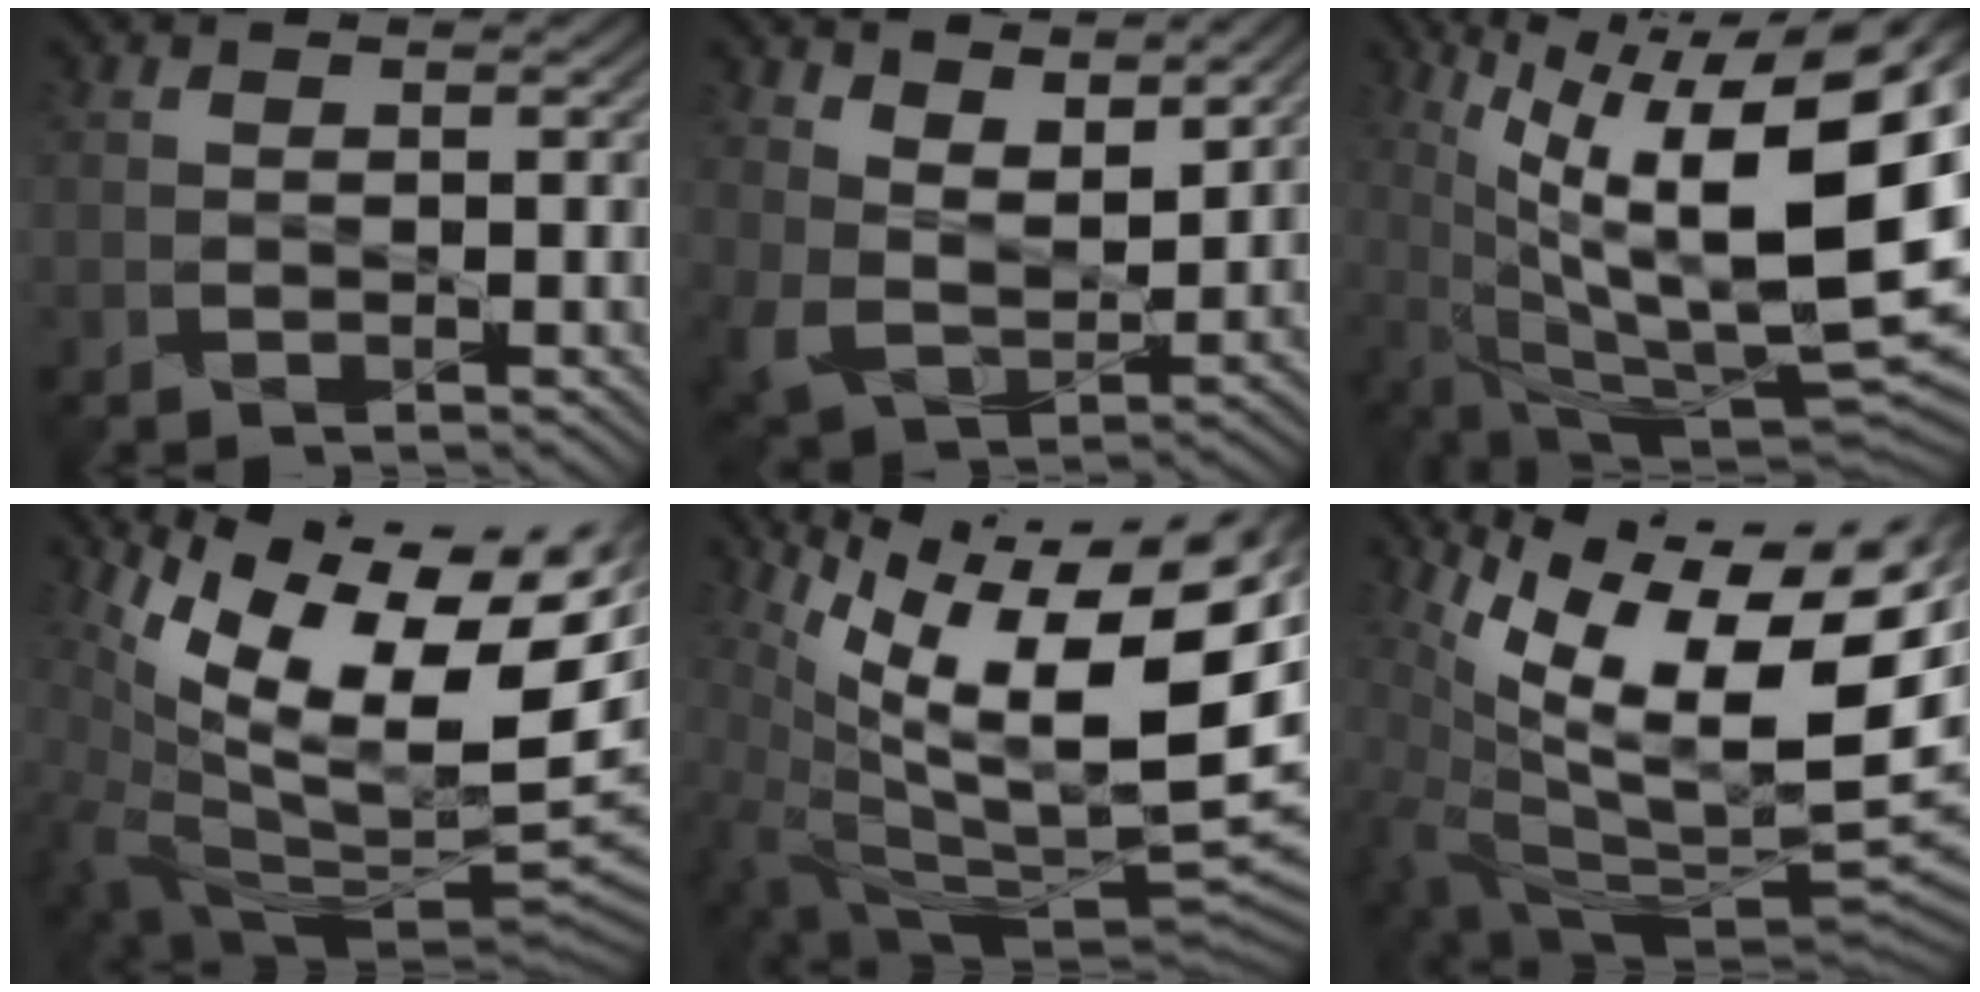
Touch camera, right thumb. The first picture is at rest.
{"total": 7.9, "force": [6.0, 3.9, 3.4], "torque": [-0.091, -0.006, 0.114]}
{"total": 21.4, "force": [5.9, 6.9, 19.4], "torque": [-0.284, 0.029, 0.110]}
{"total": 15.4, "force": [3.2, 6.0, 13.8], "torque": [-0.213, -0.013, 0.098]}
{"total": 15.7, "force": [6.2, 4.3, 13.8], "torque": [-0.232, 0.019, 0.135]}
{"total": 16.8, "force": [4.5, 5.9, 15.0], "torque": [-0.219, 0.015, 0.119]}